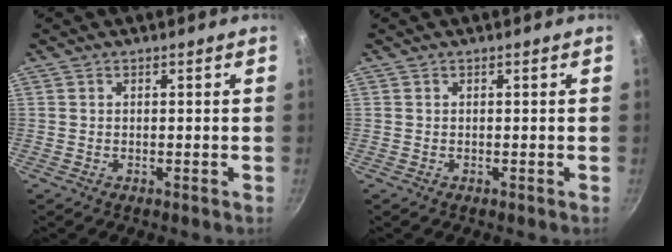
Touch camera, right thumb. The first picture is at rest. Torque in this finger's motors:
{"motor_torque": [0.00, 0.00, -0.03, -0.03, 0.00]}